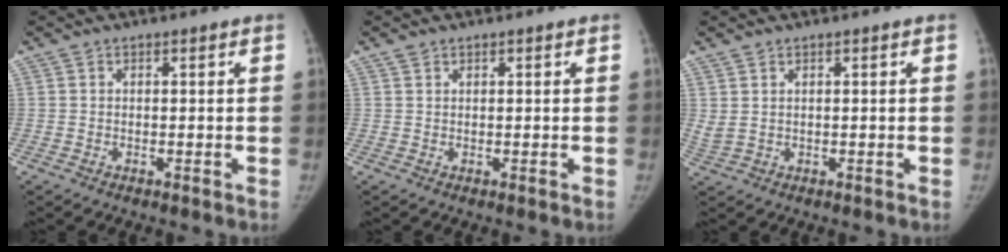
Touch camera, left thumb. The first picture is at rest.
{"total": 0.5, "force": [0.4, 0.2, -0.1], "torque": [0.003, 0.000, 0.009]}
{"total": 1.4, "force": [0.8, 0.7, 1.0], "torque": [-0.027, 0.001, 0.025]}